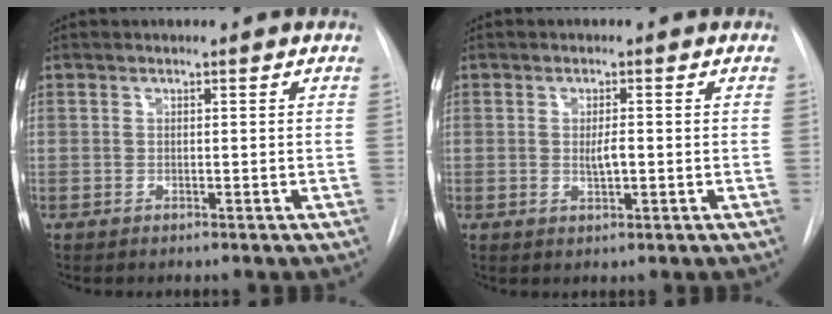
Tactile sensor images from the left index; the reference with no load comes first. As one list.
[{"total": 2.1, "force": [-0.1, 0.5, 2.0], "torque": [-0.039, -0.001, 0.000]}]